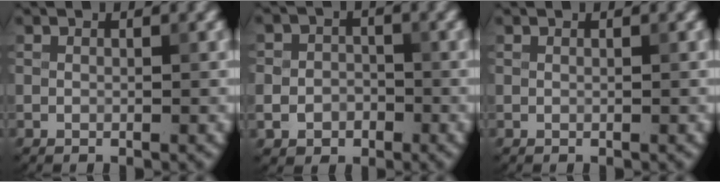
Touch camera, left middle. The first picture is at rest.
{"total": 2.9, "force": [-1.0, 2.5, 1.1], "torque": [0.000, -0.002, -0.025]}
{"total": 0.0}